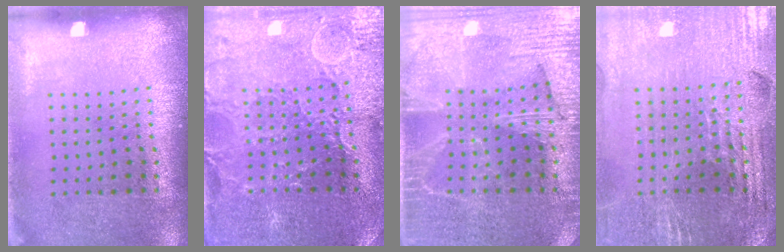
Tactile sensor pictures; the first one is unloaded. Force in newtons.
{"total": 1.3, "press": 1.3, "slide": 0.4}
{"total": 4.0, "press": 3.4, "slide": 2.0}
{"total": 2.9, "press": 2.8, "slide": 0.5}